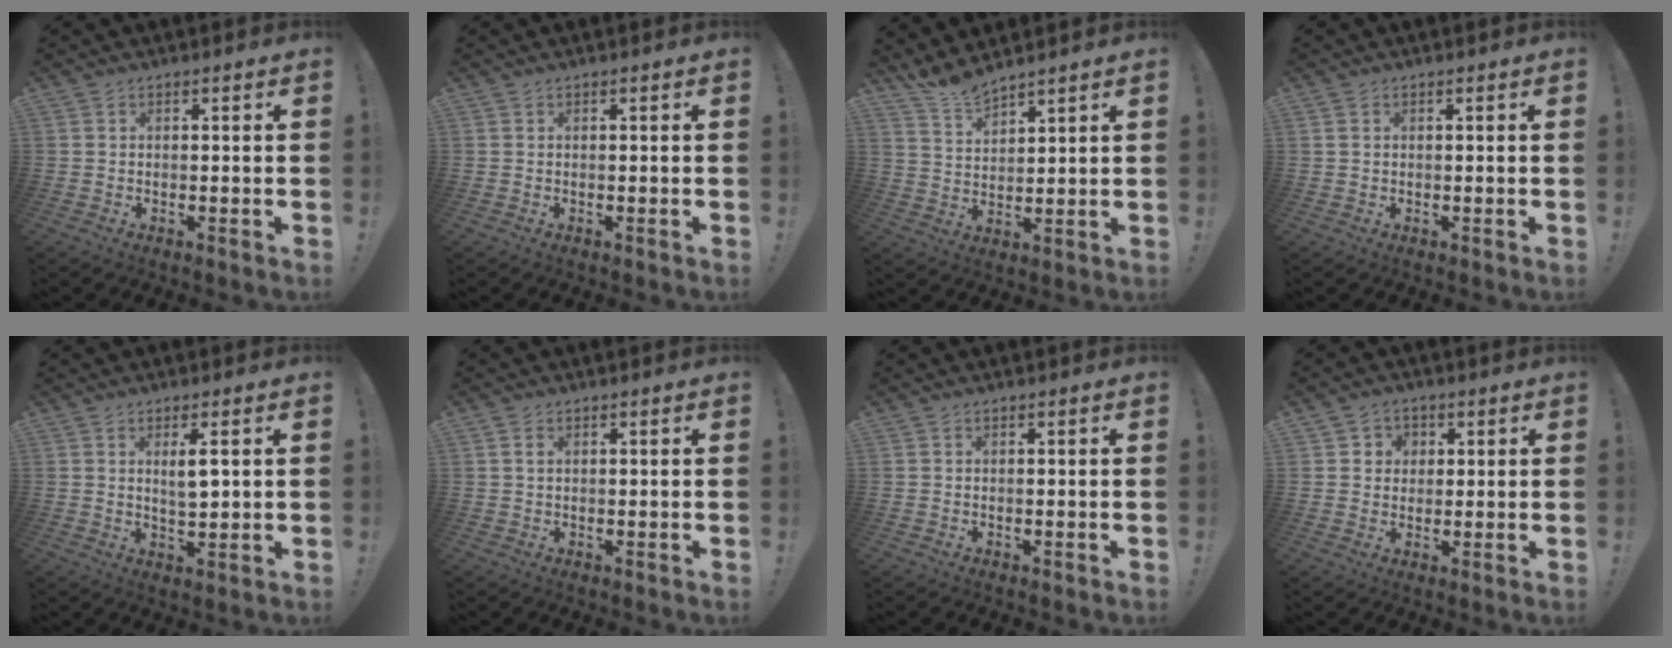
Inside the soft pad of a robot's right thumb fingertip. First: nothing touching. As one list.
[{"total": 0.0}, {"total": 7.0, "force": [6.8, 1.1, 1.4], "torque": [-0.047, -0.043, 0.131]}, {"total": 0.8, "force": [0.4, 0.5, 0.4], "torque": [-0.002, 0.000, 0.006]}, {"total": 4.7, "force": [1.5, 1.2, 4.3], "torque": [-0.069, -0.009, 0.021]}, {"total": 1.2, "force": [0.6, 0.8, 0.8], "torque": [-0.011, -0.001, 0.009]}, {"total": 0.0}, {"total": 4.3, "force": [0.9, 4.1, 0.6], "torque": [-0.003, -0.007, 0.014]}]